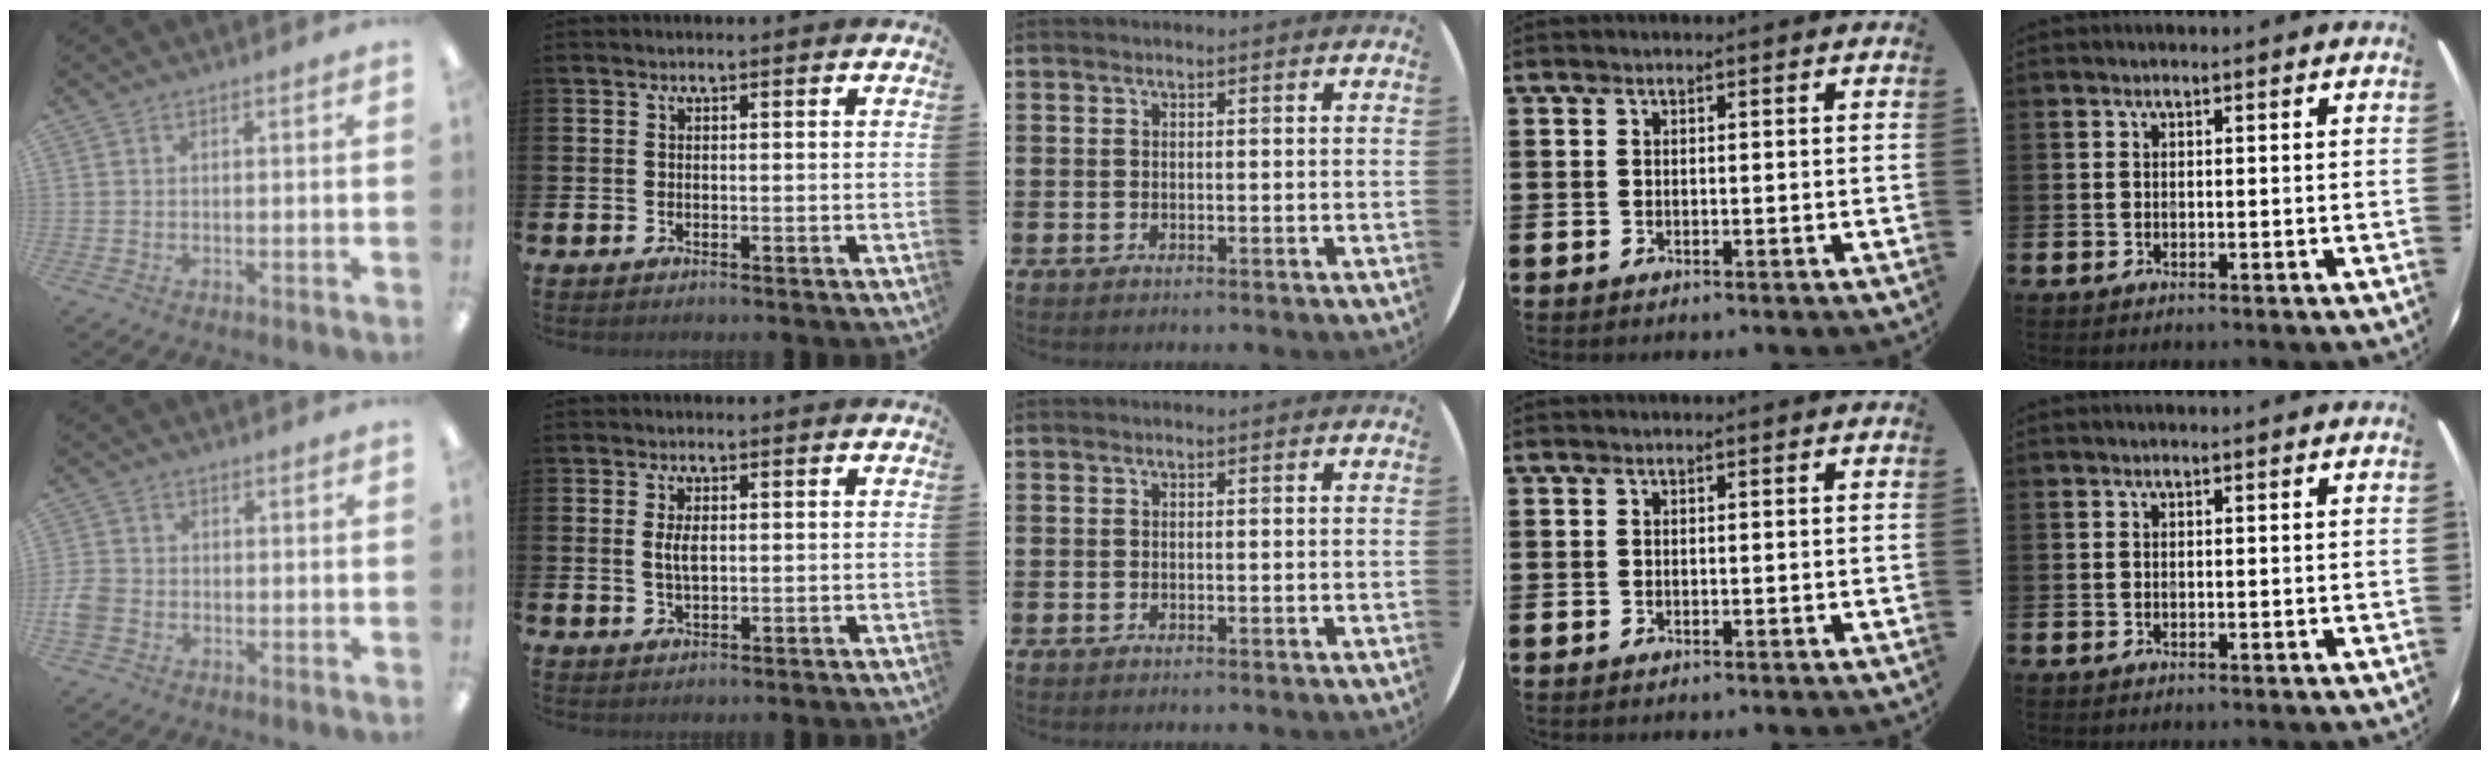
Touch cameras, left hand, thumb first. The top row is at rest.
{"thumb": {"total": 4.6, "force": [-1.5, 3.7, 2.2], "torque": [-0.047, 0.009, -0.027]}, "index": {"total": 2.8, "force": [0.6, 1.2, 2.4], "torque": [-0.042, 0.003, 0.006]}}